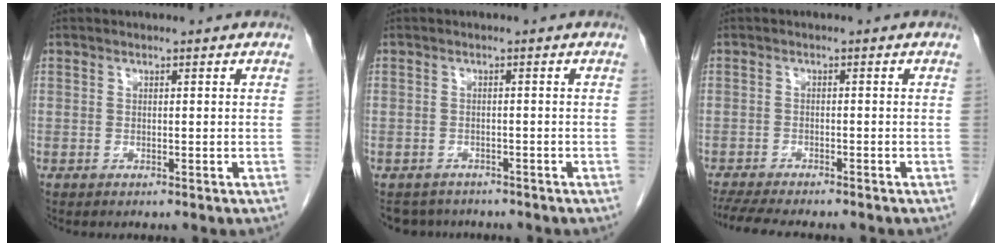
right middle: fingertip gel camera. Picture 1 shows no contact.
{"total": 4.6, "force": [-4.2, 2.0, 0.2], "torque": [0.003, -0.001, -0.059]}
{"total": 10.3, "force": [-9.0, 1.8, 4.8], "torque": [-0.075, -0.011, -0.133]}